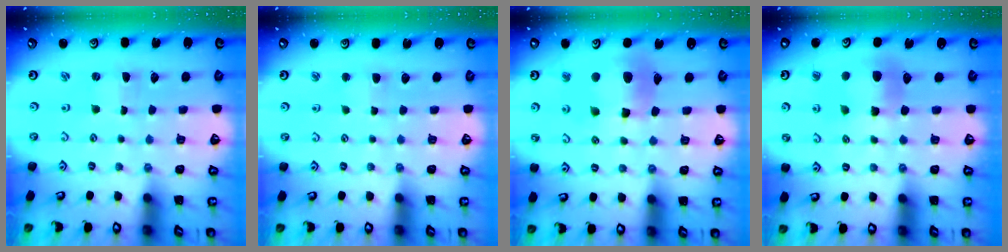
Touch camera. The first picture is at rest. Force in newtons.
{"total": 2.5, "press": 2.5, "slide": 0.3}
{"total": 12.8, "press": 12.7, "slide": 1.5}
{"total": 8.6, "press": 8.5, "slide": 0.5}